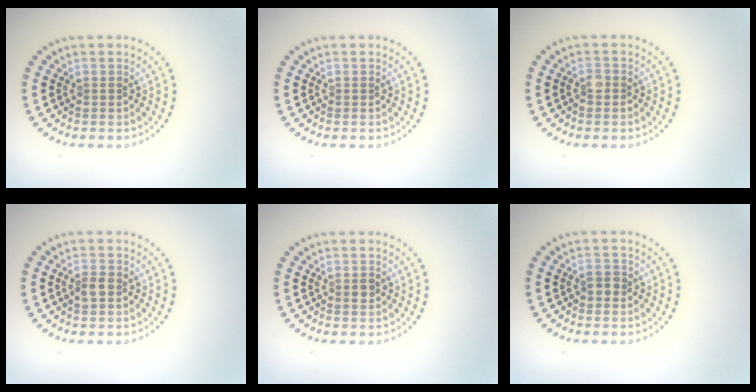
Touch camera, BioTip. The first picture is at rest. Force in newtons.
{"total": 0.0}
{"total": 1.0, "press": 0.9, "slide": 0.4}
{"total": 1.6, "press": 1.6, "slide": 0.3}
{"total": 1.0, "press": 1.0, "slide": 0.2}
{"total": 1.3, "press": 1.2, "slide": 0.4}